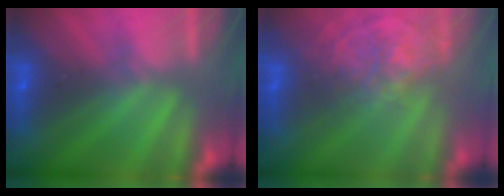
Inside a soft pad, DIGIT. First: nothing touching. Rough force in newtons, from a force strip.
{"total": 3.7}